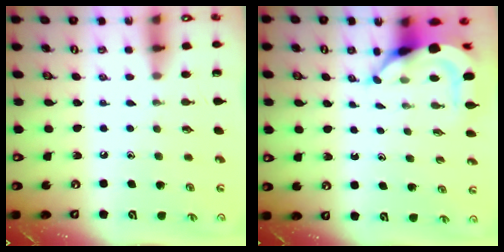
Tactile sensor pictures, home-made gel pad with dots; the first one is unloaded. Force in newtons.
{"total": 6.1, "press": 6.0, "slide": 0.5}